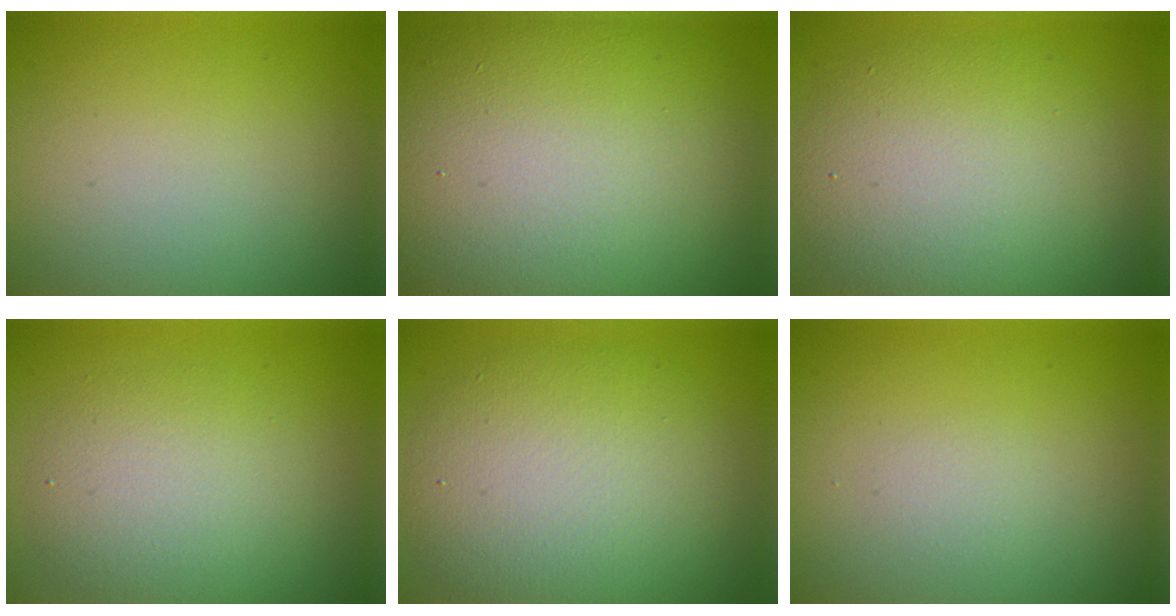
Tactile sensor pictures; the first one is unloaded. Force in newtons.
{"total": 16.8, "press": 16.7, "slide": 1.1}
{"total": 7.8, "press": 7.8, "slide": 0.1}
{"total": 4.3, "press": 4.3, "slide": 0.3}
{"total": 8.1, "press": 8.1, "slide": 0.4}
{"total": 0.8, "press": 0.8, "slide": 0.0}